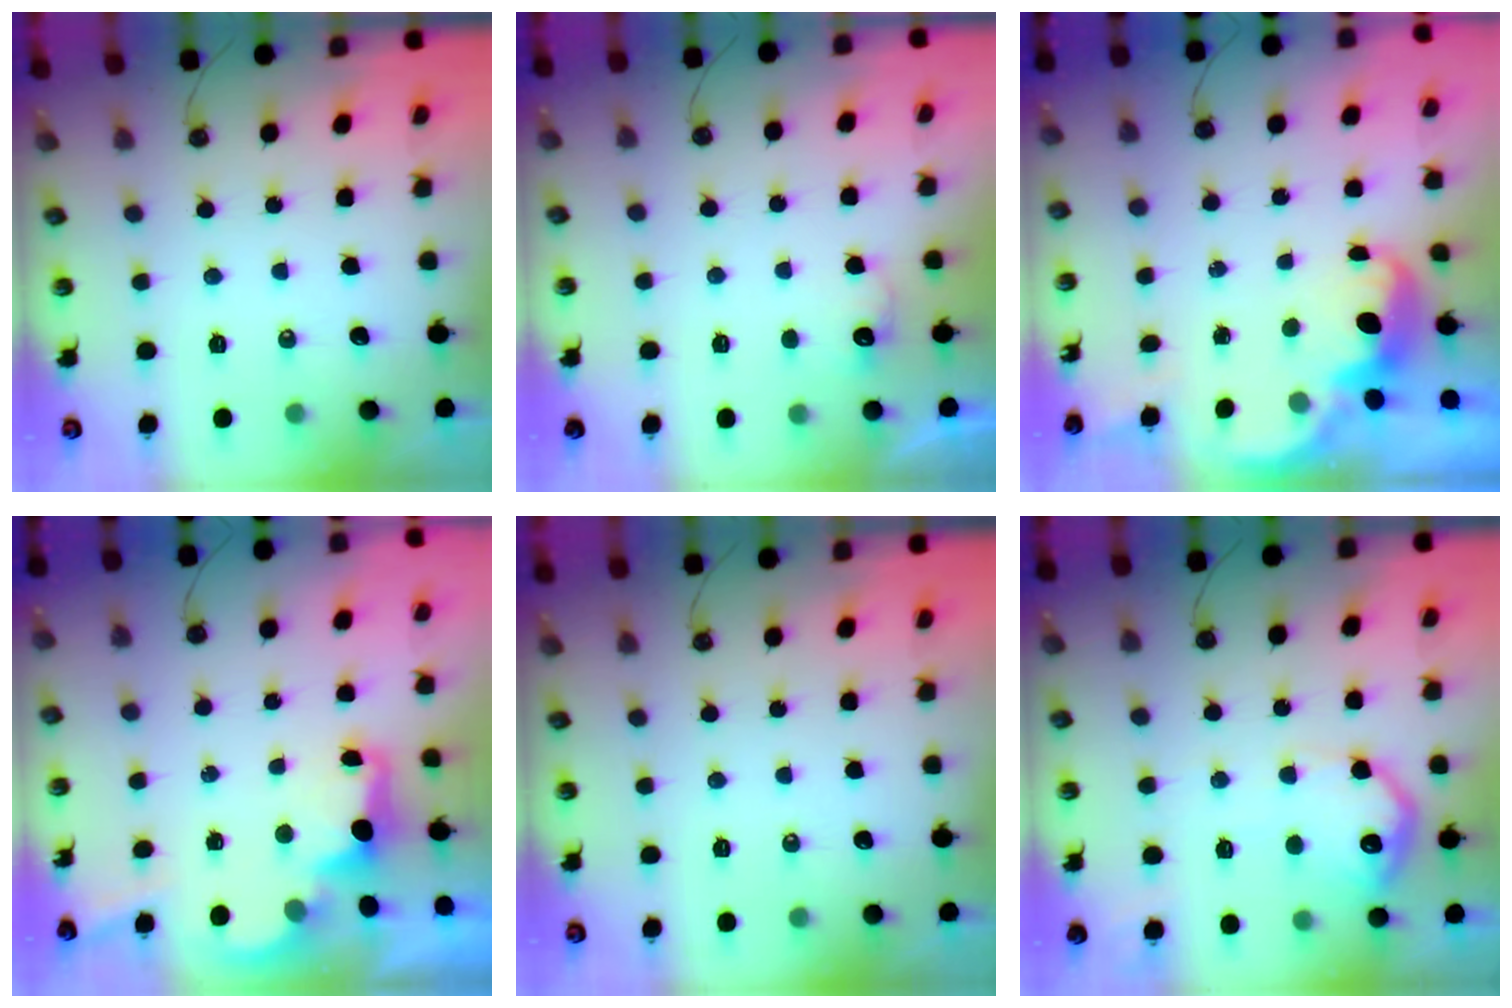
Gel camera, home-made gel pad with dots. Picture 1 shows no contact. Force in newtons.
{"total": 5.2, "press": 5.0, "slide": 1.2}
{"total": 2.7, "press": 2.6, "slide": 0.6}
{"total": 2.7, "press": 2.6, "slide": 0.8}
{"total": 0.0}
{"total": 13.5, "press": 13.5, "slide": 0.2}